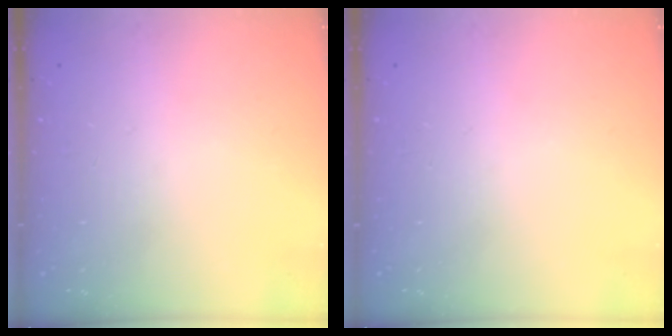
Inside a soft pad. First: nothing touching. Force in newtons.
{"total": 0.0}